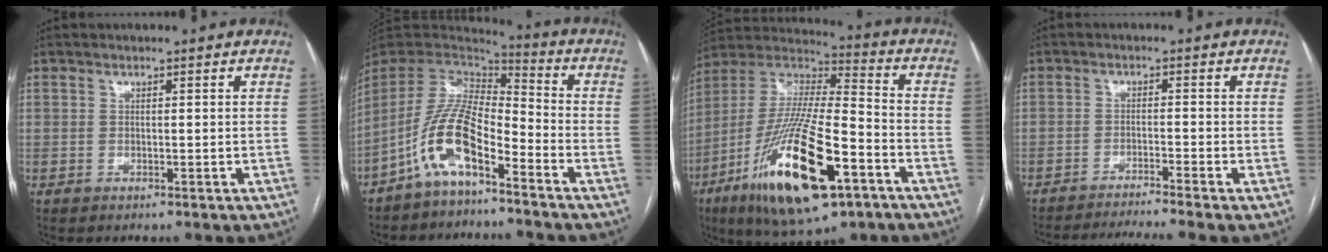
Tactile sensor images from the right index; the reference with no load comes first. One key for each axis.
{"total": 10.8, "fx": -6.2, "fy": 3.3, "fz": 8.2, "tx": -0.181, "ty": 0.017, "tz": -0.122}
{"total": 24.6, "fx": -11.1, "fy": 5.9, "fz": 21.2, "tx": -0.432, "ty": -0.042, "tz": -0.190}
{"total": 8.4, "fx": -7.4, "fy": -2.3, "fz": 3.3, "tx": -0.034, "ty": -0.016, "tz": -0.119}